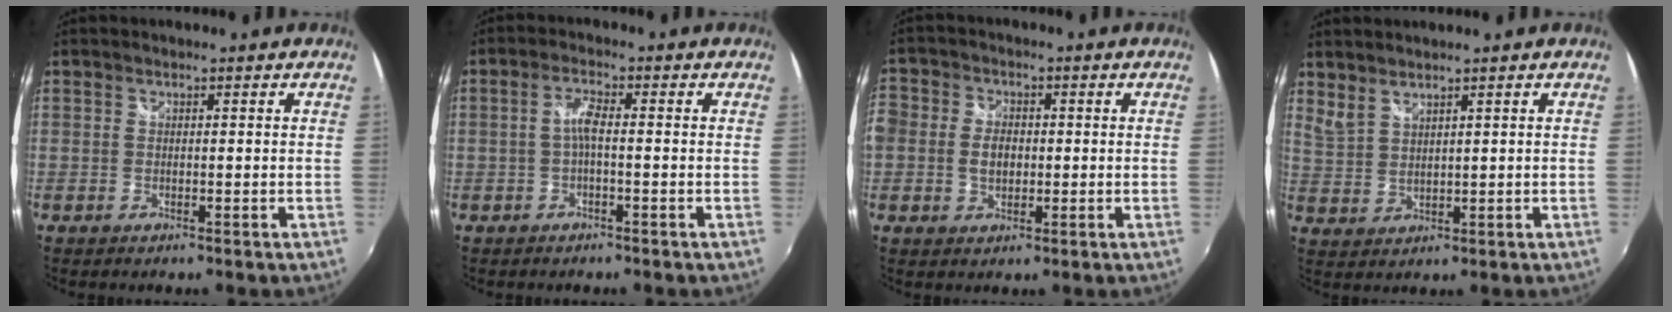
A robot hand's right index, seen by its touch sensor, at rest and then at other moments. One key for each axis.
{"total": 2.8, "fx": -0.7, "fy": 0.4, "fz": 2.6, "tx": -0.056, "ty": 0.007, "tz": -0.013}
{"total": 8.8, "fx": -1.1, "fy": 7.4, "fz": 4.7, "tx": -0.120, "ty": 0.015, "tz": -0.028}
{"total": 3.4, "fx": 3.0, "fy": 0.7, "fz": 1.4, "tx": -0.026, "ty": 0.000, "tz": 0.062}